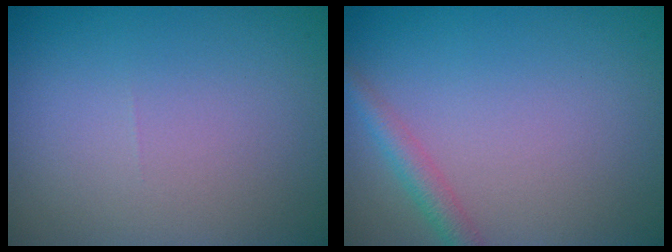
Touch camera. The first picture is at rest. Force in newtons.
{"total": 2.0, "press": 2.0, "slide": 0.0}